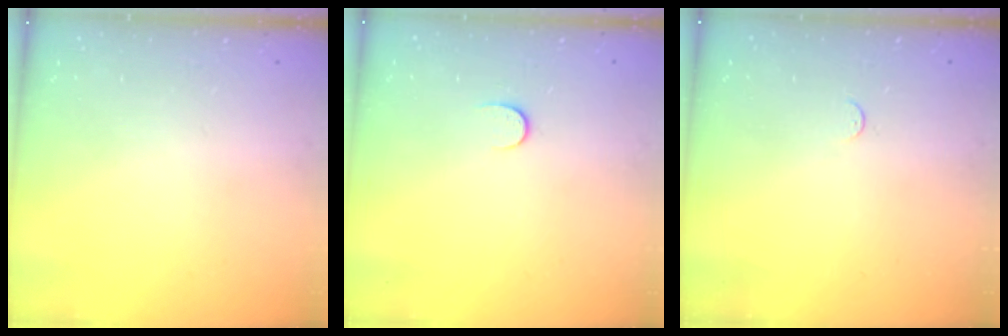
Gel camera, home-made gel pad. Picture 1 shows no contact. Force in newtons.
{"total": 4.4, "press": 4.3, "slide": 0.7}
{"total": 2.7, "press": 2.7, "slide": 0.4}